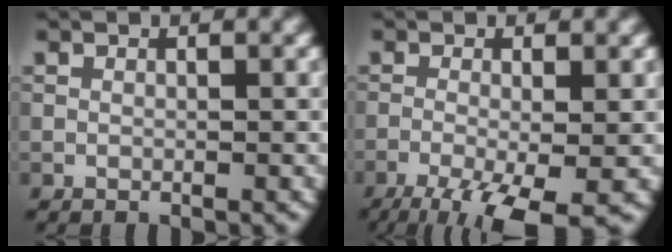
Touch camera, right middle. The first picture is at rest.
{"total": 8.0, "force": [-4.3, 2.2, 6.3], "torque": [-0.113, -0.017, -0.071]}